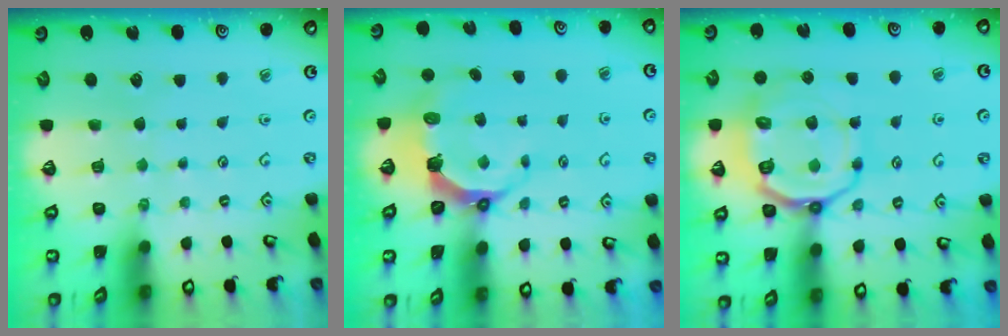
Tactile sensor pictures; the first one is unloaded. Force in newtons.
{"total": 7.3, "press": 5.5, "slide": 4.8}
{"total": 13.5, "press": 13.3, "slide": 2.2}